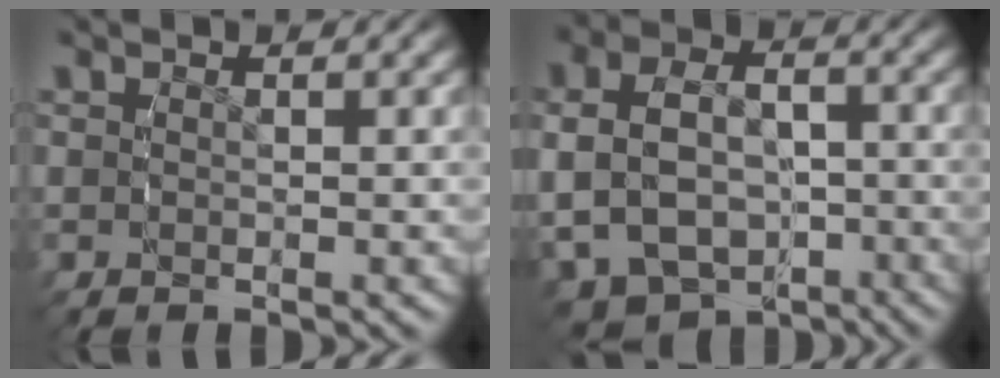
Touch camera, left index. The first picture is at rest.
{"total": 10.6, "force": [-3.6, 8.5, 5.4], "torque": [-0.110, -0.050, -0.044]}